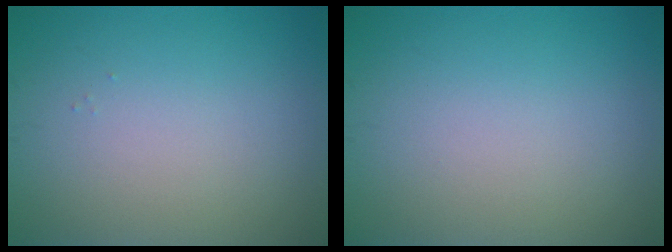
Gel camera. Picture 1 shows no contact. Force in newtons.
{"total": 0.0}